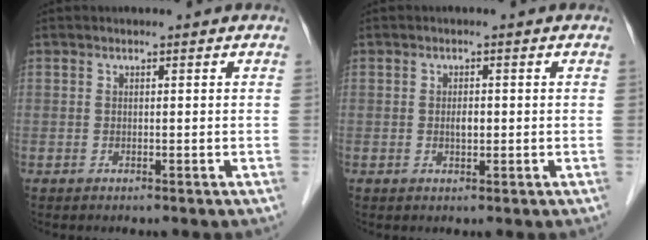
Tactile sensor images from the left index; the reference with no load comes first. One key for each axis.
{"total": 1.6, "fx": -0.1, "fy": 0.7, "fz": 1.4, "tx": -0.025, "ty": 0.001, "tz": -0.001}